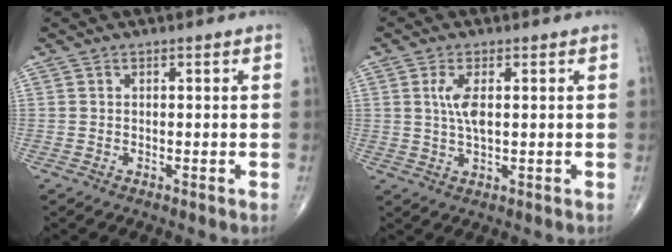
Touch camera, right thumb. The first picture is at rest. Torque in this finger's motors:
{"motor_torque": [2.38, 2.28, 0.18, -0.26, 0.03]}